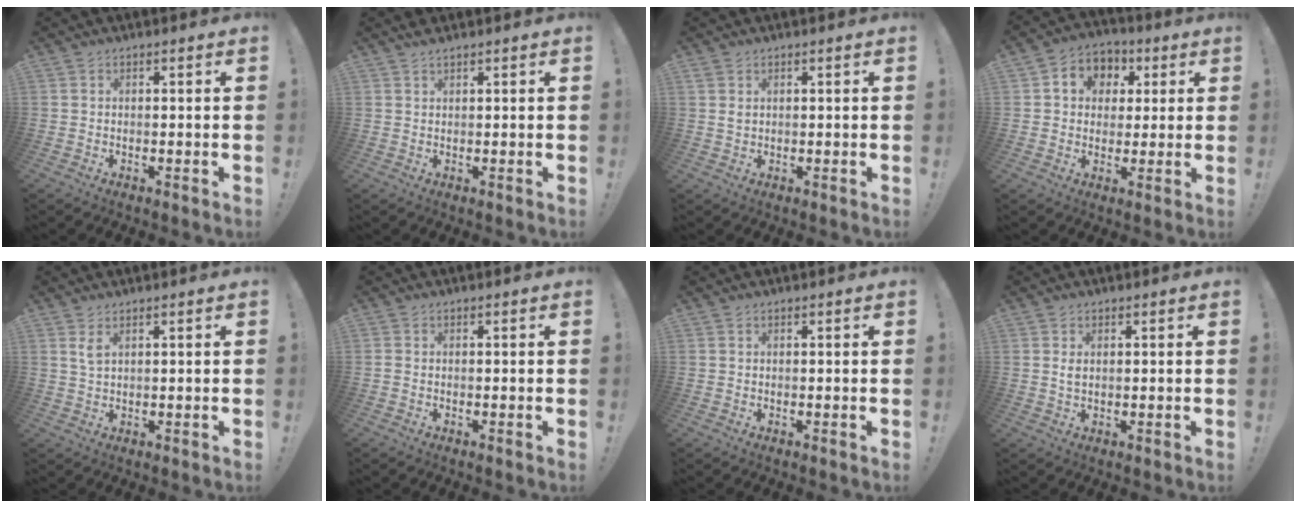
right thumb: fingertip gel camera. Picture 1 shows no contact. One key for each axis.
{"total": 1.4, "fx": 1.2, "fy": 0.2, "fz": 0.6, "tx": -0.006, "ty": -0.005, "tz": 0.021}
{"total": 1.7, "fx": 0.9, "fy": 1.1, "fz": 0.8, "tx": -0.002, "ty": -0.006, "tz": 0.015}
{"total": 8.4, "fx": 1.4, "fy": 7.6, "fz": 3.1, "tx": -0.043, "ty": 0.003, "tz": 0.033}
{"total": 2.6, "fx": 1.3, "fy": 0.8, "fz": 2.1, "tx": -0.029, "ty": -0.005, "tz": 0.021}
{"total": 0.6, "fx": -0.3, "fy": -0.1, "fz": 0.6, "tx": -0.012, "ty": -0.002, "tz": -0.005}
{"total": 0.0}
{"total": 1.7, "fx": 0.6, "fy": 0.9, "fz": 1.3, "tx": -0.026, "ty": 0.002, "tz": 0.010}